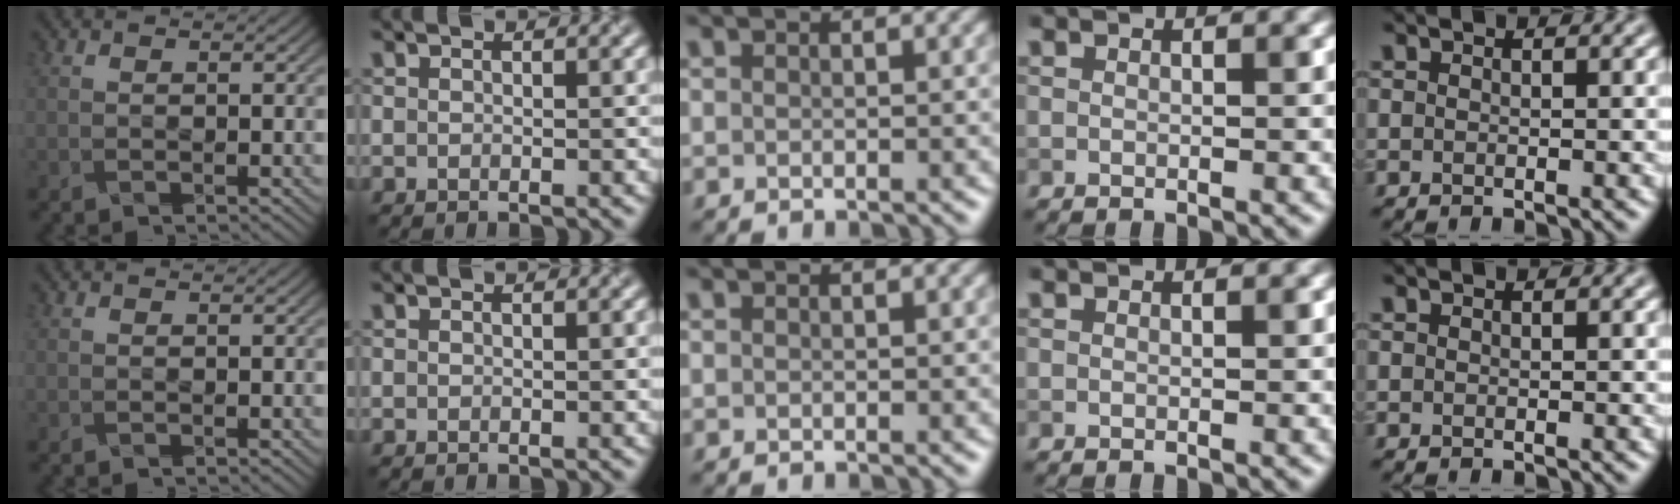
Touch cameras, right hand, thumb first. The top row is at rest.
{}